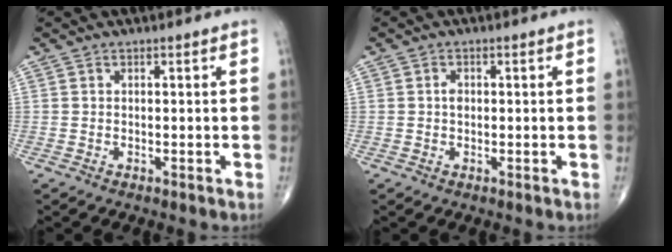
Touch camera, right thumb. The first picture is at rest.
{"total": 1.3, "force": [0.0, 1.0, 0.9], "torque": [-0.011, 0.002, -0.002]}